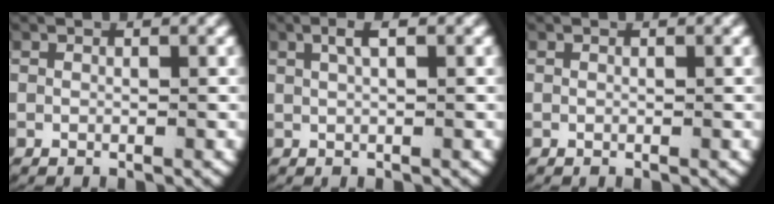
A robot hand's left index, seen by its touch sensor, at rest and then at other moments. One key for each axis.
{"total": 2.0, "fx": 1.0, "fy": 0.5, "fz": 1.6, "tx": -0.030, "ty": 0.006, "tz": 0.018}
{"total": 0.0}